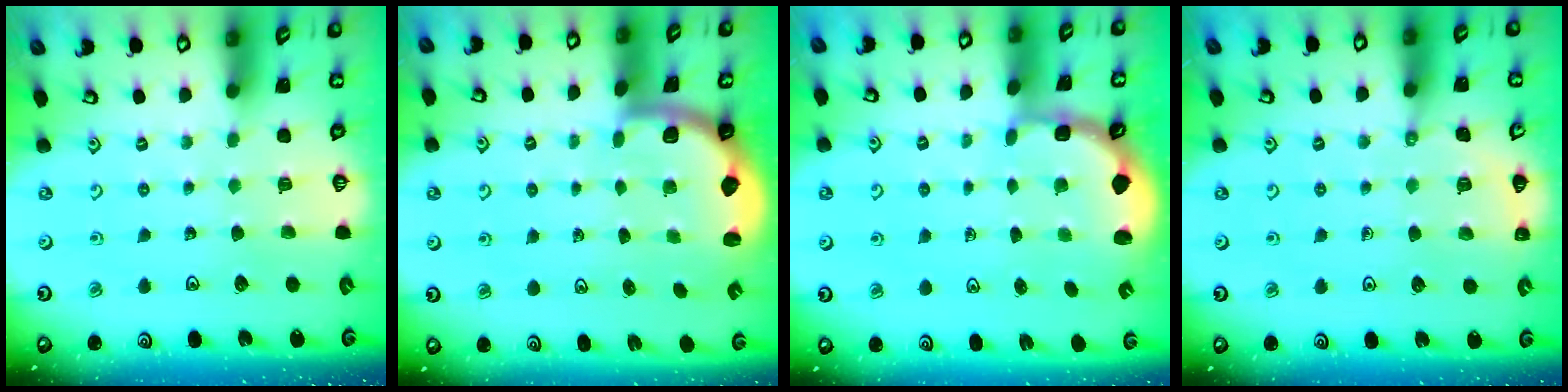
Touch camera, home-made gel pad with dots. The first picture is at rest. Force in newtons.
{"total": 1.9, "press": 1.8, "slide": 0.5}
{"total": 2.5, "press": 2.1, "slide": 1.3}
{"total": 8.2, "press": 7.9, "slide": 2.1}